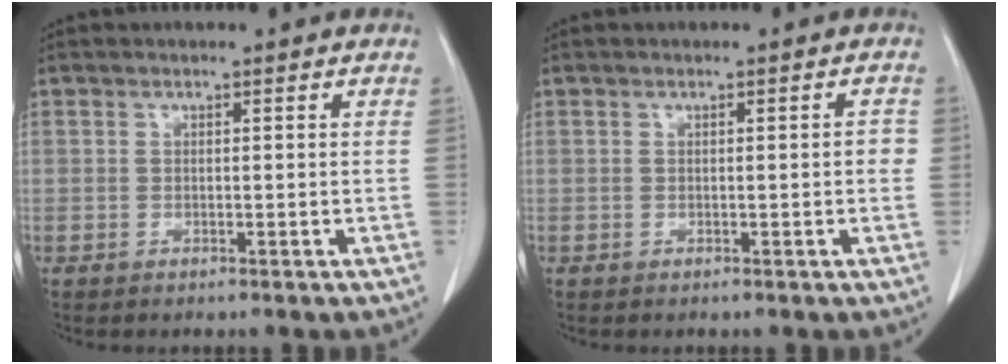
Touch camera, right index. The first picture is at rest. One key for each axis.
{"total": 1.2, "fx": 0.0, "fy": 0.4, "fz": 1.1, "tx": -0.008, "ty": 0.002, "tz": 0.001}